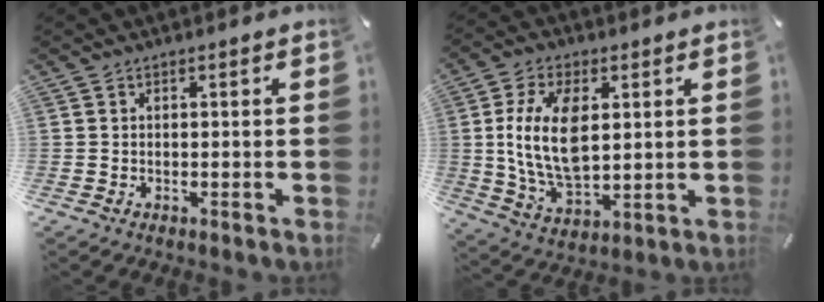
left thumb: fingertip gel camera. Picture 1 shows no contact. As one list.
[{"total": 14.9, "force": [2.4, 8.7, 11.9], "torque": [-0.267, -0.005, 0.040]}]